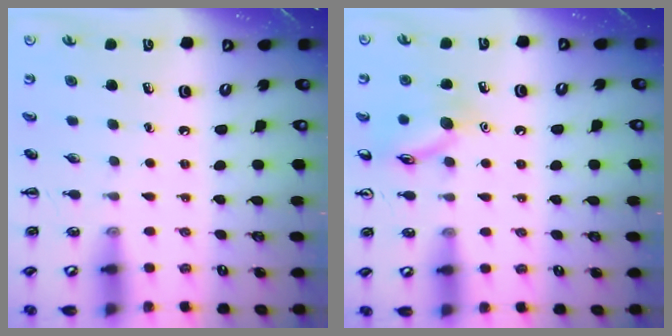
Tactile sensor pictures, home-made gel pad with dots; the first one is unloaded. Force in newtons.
{"total": 11.3, "press": 11.3, "slide": 0.6}